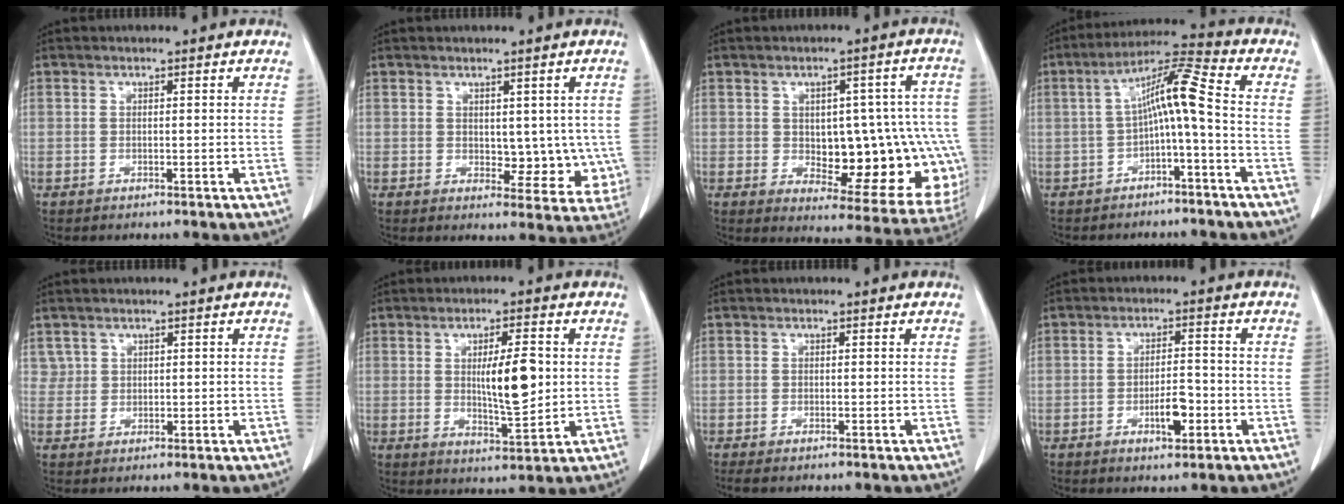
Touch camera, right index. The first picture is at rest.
{"total": 6.7, "force": [0.4, 4.1, 5.3], "torque": [-0.041, -0.005, 0.013]}
{"total": 18.8, "force": [-2.0, 8.1, 16.9], "torque": [-0.148, 0.030, 0.003]}
{"total": 8.1, "force": [-1.2, 0.4, 8.0], "torque": [-0.138, 0.035, -0.024]}
{"total": 1.7, "force": [0.8, 1.5, 0.0], "torque": [0.010, 0.004, 0.011]}
{"total": 8.1, "force": [0.8, 1.8, 7.9], "torque": [-0.124, -0.004, 0.020]}
{"total": 1.9, "force": [-1.6, 0.4, 1.0], "torque": [-0.017, -0.005, -0.020]}
{"total": 4.5, "force": [-1.9, 1.4, 3.9], "torque": [-0.065, 0.002, -0.028]}